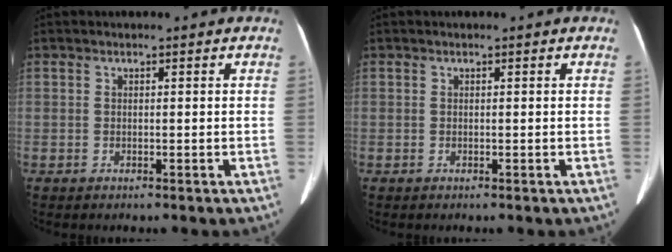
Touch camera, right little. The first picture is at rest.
{"total": 0.0}